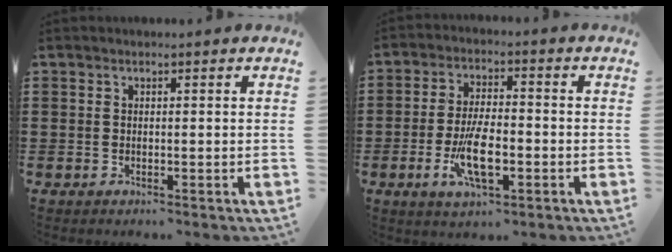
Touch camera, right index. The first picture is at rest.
{"total": 8.5, "force": [-2.5, 3.2, 7.5], "torque": [-0.161, -0.013, -0.048]}